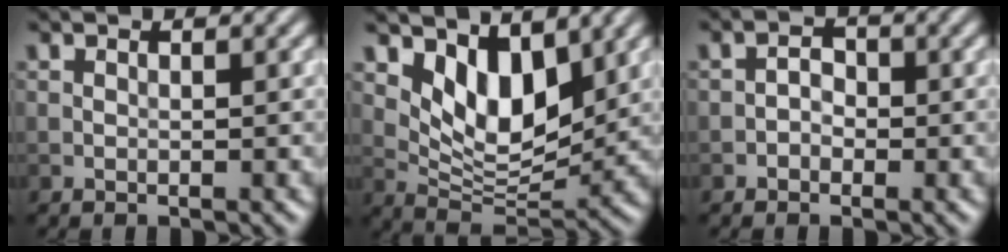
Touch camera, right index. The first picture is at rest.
{"total": 5.8, "force": [2.9, 3.0, 4.0], "torque": [-0.071, -0.020, 0.053]}
{"total": 1.3, "force": [-0.6, 1.0, 0.6], "torque": [-0.006, 0.004, -0.014]}